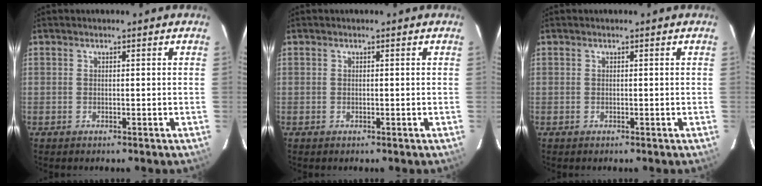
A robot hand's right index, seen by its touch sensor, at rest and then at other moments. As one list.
[{"total": 0.0}, {"total": 0.0}]